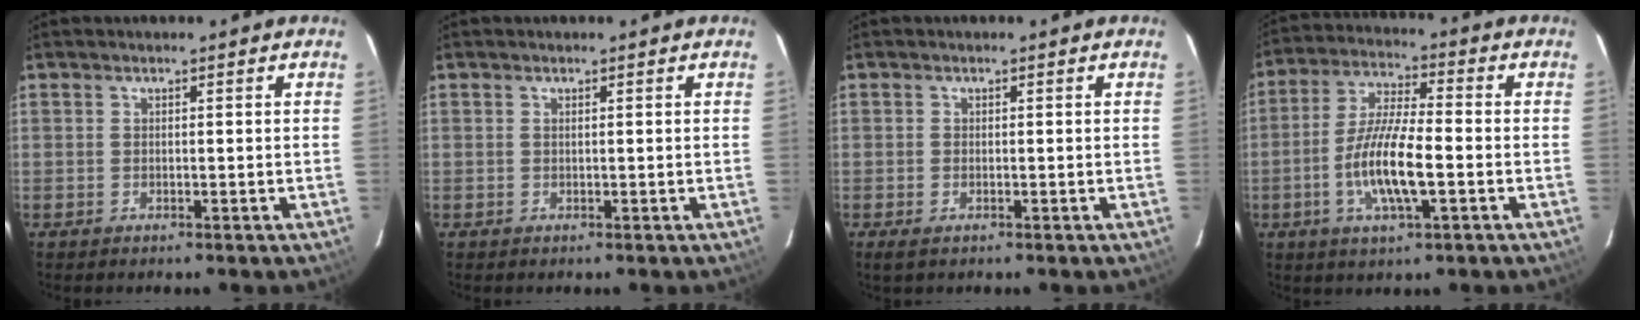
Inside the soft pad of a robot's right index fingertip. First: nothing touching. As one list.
[{"total": 0.0}, {"total": 1.4, "force": [-0.7, 0.7, 0.9], "torque": [-0.020, -0.005, -0.013]}, {"total": 11.3, "force": [-3.2, 2.5, 10.6], "torque": [-0.212, -0.001, -0.062]}]